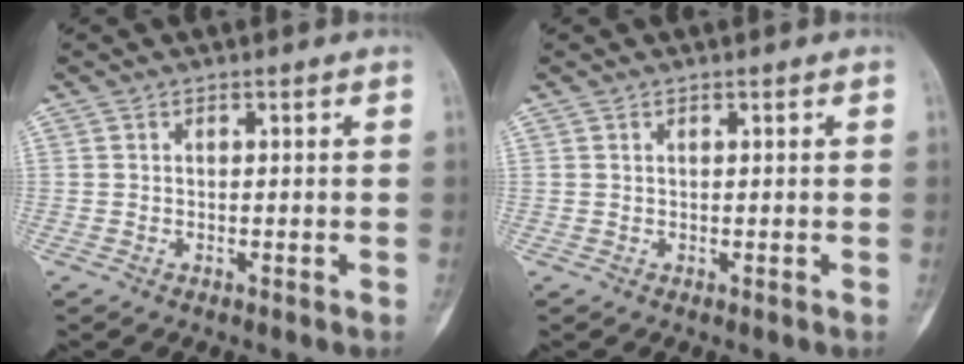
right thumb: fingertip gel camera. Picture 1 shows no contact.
{"total": 0.0}